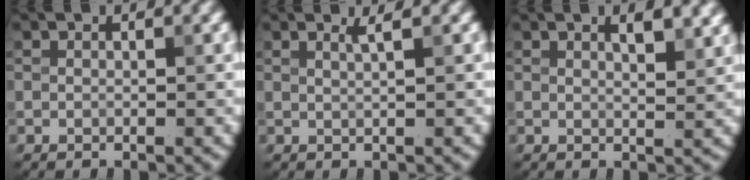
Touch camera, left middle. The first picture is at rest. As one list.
[{"total": 1.3, "force": [0.7, 0.4, 1.0], "torque": [-0.007, 0.000, 0.007]}, {"total": 3.0, "force": [1.8, 1.0, 2.1], "torque": [-0.017, 0.007, 0.018]}]